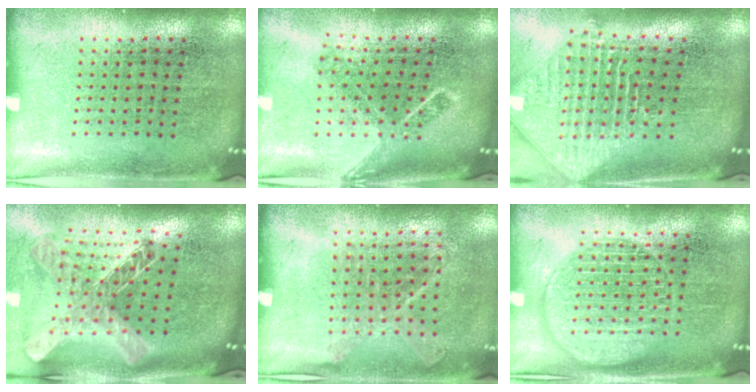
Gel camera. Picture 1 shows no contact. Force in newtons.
{"total": 1.8, "press": 1.4, "slide": 1.2}
{"total": 2.4, "press": 1.8, "slide": 1.6}
{"total": 2.1, "press": 1.7, "slide": 1.2}
{"total": 1.1, "press": 1.0, "slide": 0.5}
{"total": 3.1, "press": 3.1, "slide": 0.5}